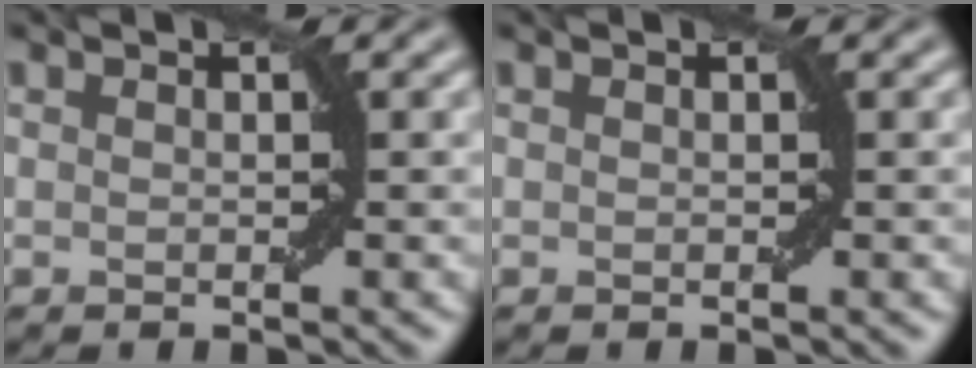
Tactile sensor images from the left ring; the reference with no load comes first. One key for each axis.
{"total": 0.0}